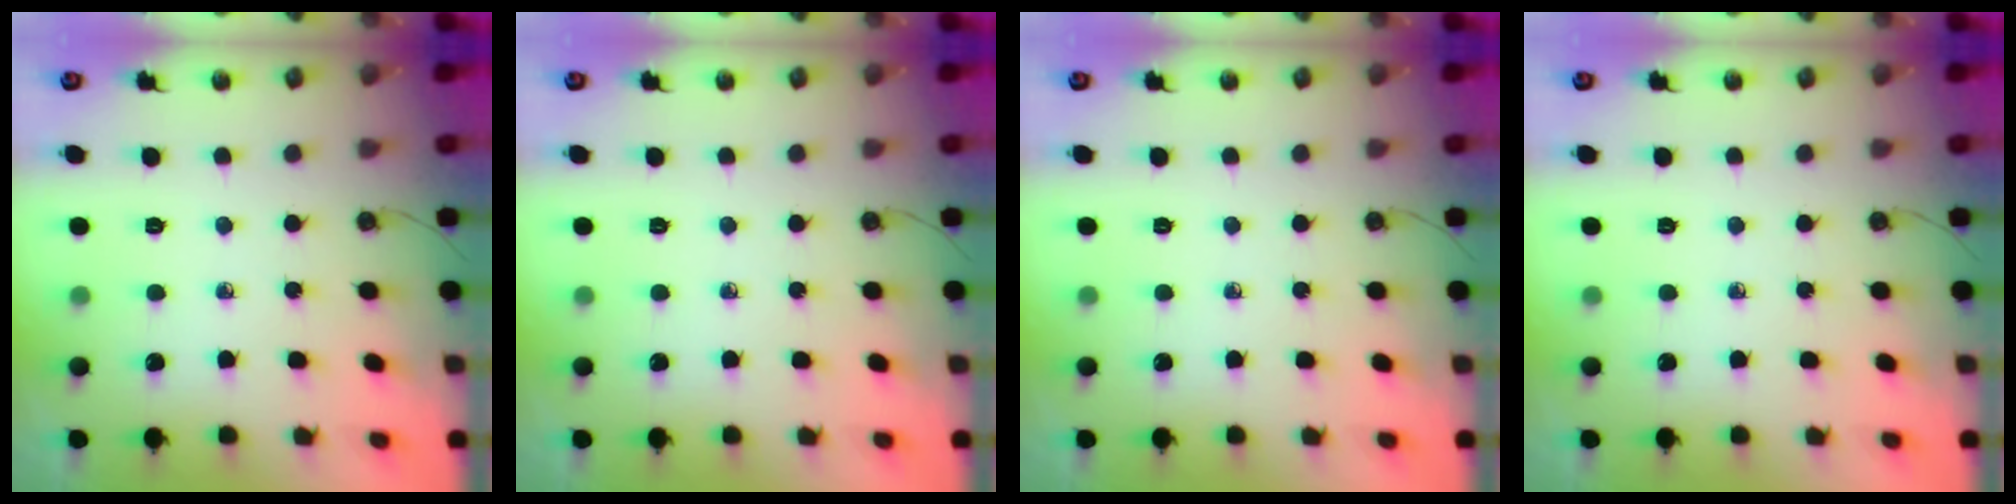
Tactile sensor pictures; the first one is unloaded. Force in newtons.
{"total": 0.0}
{"total": 0.0}
{"total": 0.0}